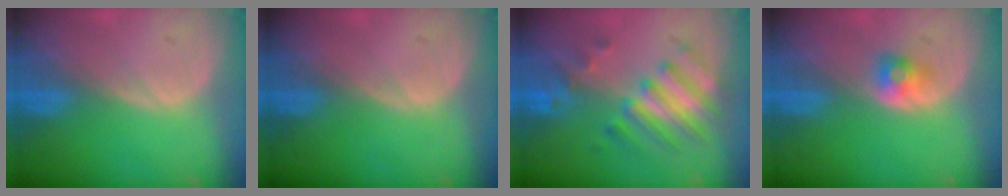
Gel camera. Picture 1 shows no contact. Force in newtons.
{"total": 0.0}
{"total": 8.1, "press": 7.1, "slide": 4.0}
{"total": 2.7, "press": 2.4, "slide": 1.1}